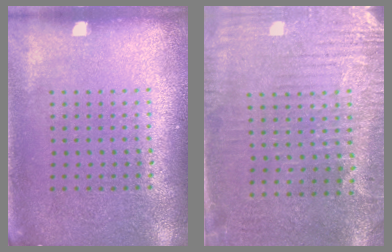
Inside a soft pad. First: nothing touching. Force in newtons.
{"total": 3.1, "press": 2.7, "slide": 1.5}